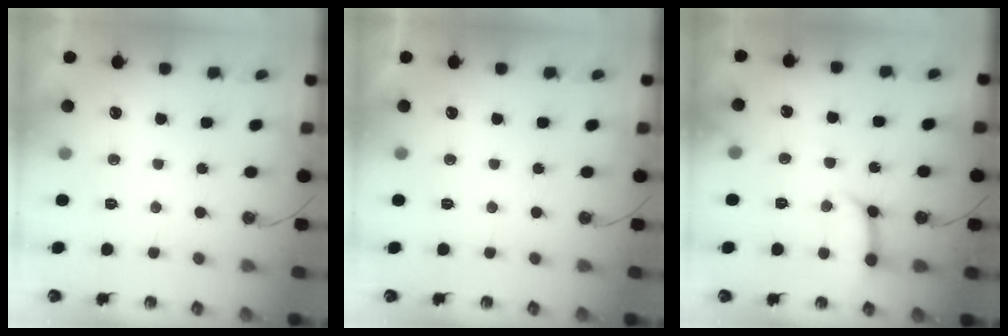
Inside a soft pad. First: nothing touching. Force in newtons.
{"total": 0.0}
{"total": 11.0, "press": 11.0, "slide": 1.2}